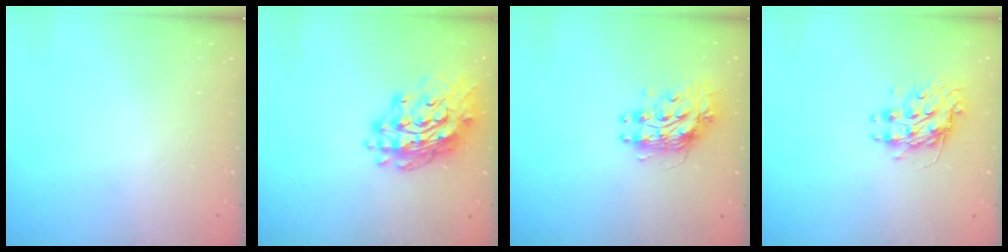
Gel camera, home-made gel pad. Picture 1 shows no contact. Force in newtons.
{"total": 18.5, "press": 18.4, "slide": 2.1}
{"total": 9.0, "press": 8.9, "slide": 0.7}
{"total": 9.2, "press": 9.2, "slide": 0.1}